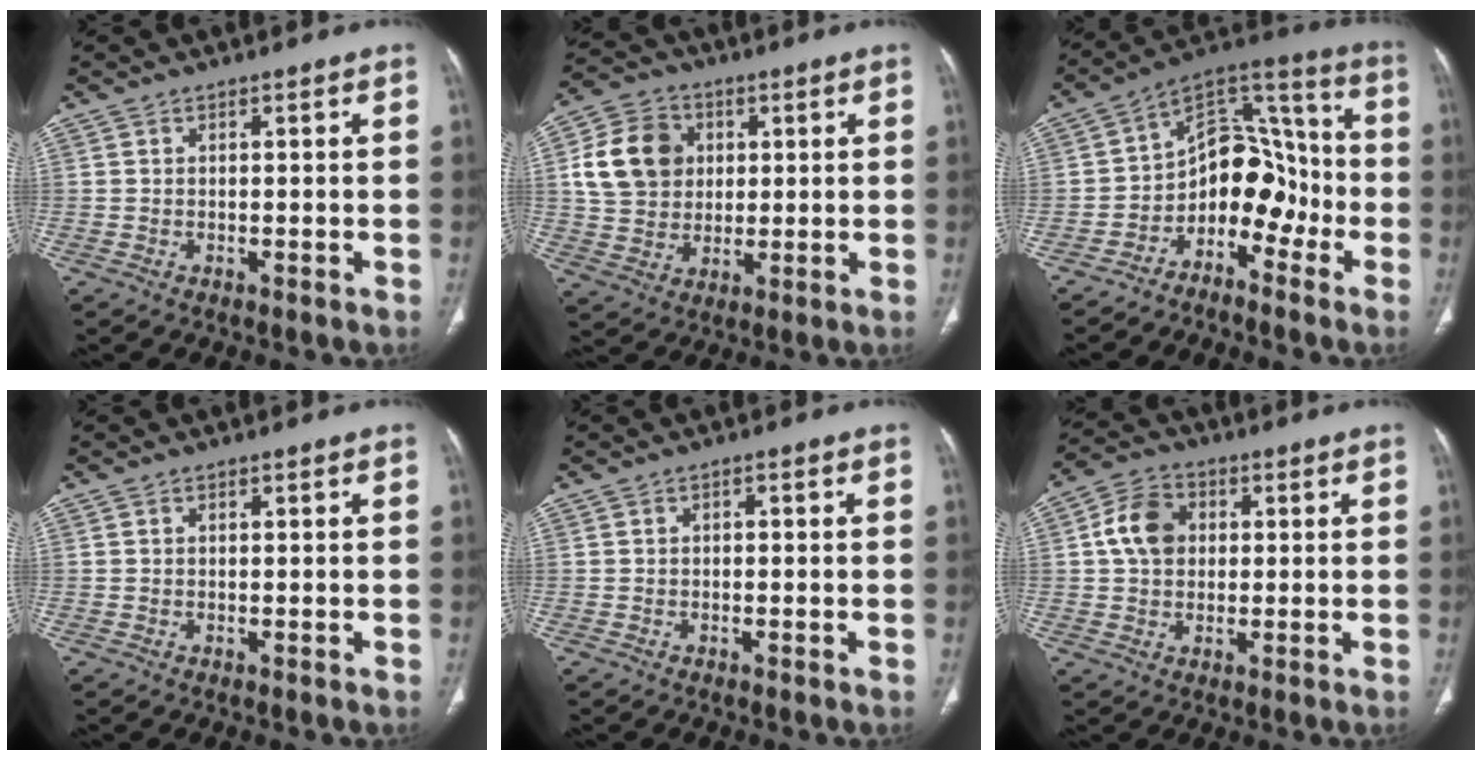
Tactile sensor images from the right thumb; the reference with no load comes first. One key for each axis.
{"total": 13.1, "fx": 2.7, "fy": 10.8, "fz": 6.9, "tx": -0.107, "ty": 0.006, "tz": 0.049}
{"total": 12.6, "fx": -5.3, "fy": 8.5, "fz": 7.7, "tx": -0.070, "ty": 0.099, "tz": -0.099}
{"total": 0.0}
{"total": 0.8, "fx": 0.1, "fy": 0.6, "fz": 0.5, "tx": -0.005, "ty": 0.003, "tz": -0.002}
{"total": 8.3, "fx": 1.4, "fy": 6.5, "fz": 5.1, "tx": -0.079, "ty": 0.012, "tz": 0.018}